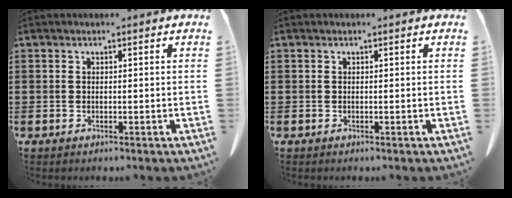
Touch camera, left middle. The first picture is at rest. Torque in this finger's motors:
{"motor_torque": [-0.14, 0.07, 0.00, 0.00]}